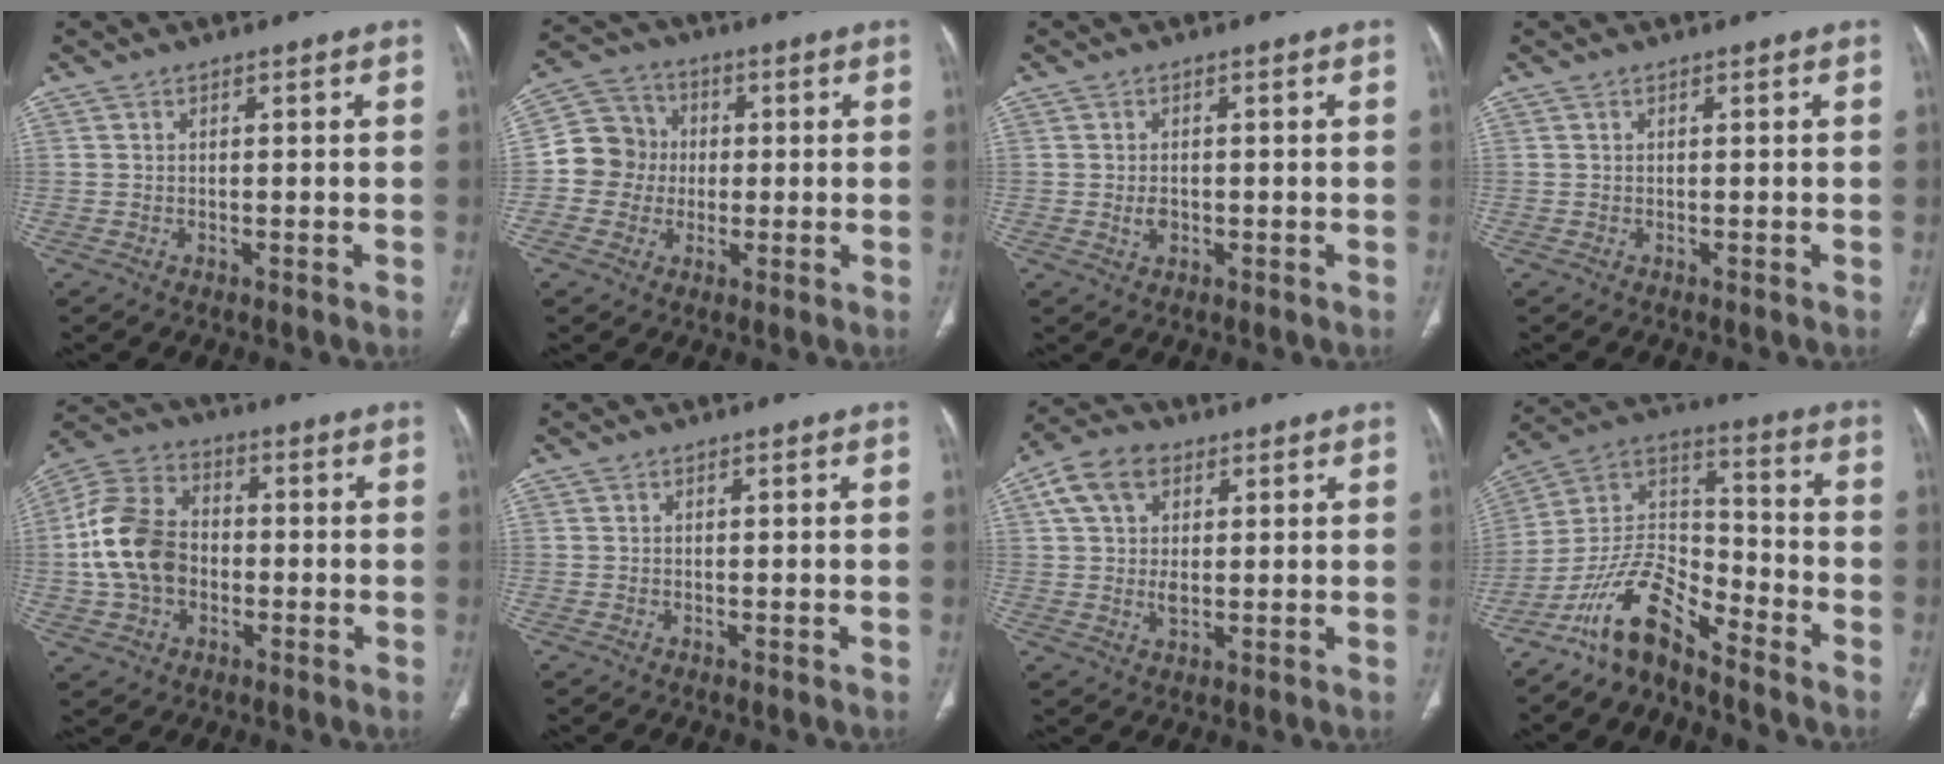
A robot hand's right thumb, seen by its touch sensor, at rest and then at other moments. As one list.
[{"total": 9.5, "force": [-0.4, 9.0, 2.8], "torque": [-0.020, 0.025, -0.016]}, {"total": 2.1, "force": [-0.3, 1.5, 1.5], "torque": [-0.024, 0.001, -0.003]}, {"total": 0.0}, {"total": 14.6, "force": [-1.2, 10.9, 9.6], "torque": [-0.175, 0.029, -0.027]}, {"total": 0.0}, {"total": 9.7, "force": [3.4, 6.5, 6.4], "torque": [-0.109, 0.003, 0.055]}, {"total": 12.7, "force": [-9.8, 4.4, 6.6], "torque": [-0.116, 0.092, -0.193]}]